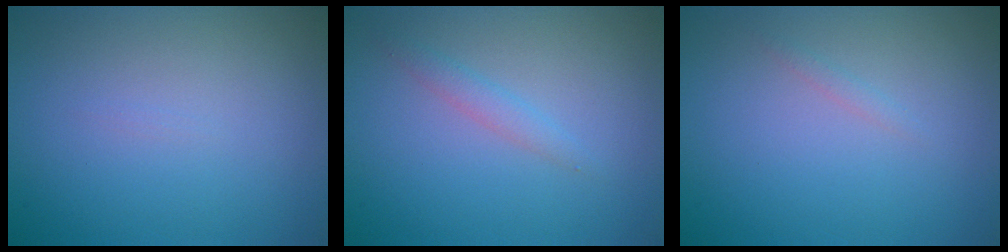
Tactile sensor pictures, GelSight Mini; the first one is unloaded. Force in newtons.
{"total": 1.2, "press": 1.2, "slide": 0.0}
{"total": 0.5, "press": 0.5, "slide": 0.0}